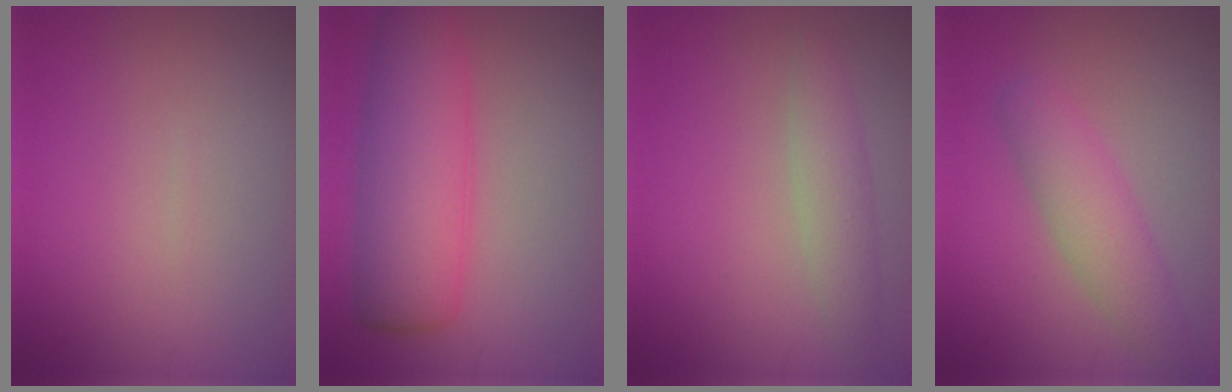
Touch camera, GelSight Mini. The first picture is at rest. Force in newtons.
{"total": 7.8, "press": 7.8, "slide": 0.1}
{"total": 2.5, "press": 2.5, "slide": 0.1}
{"total": 3.7, "press": 3.7, "slide": 0.1}